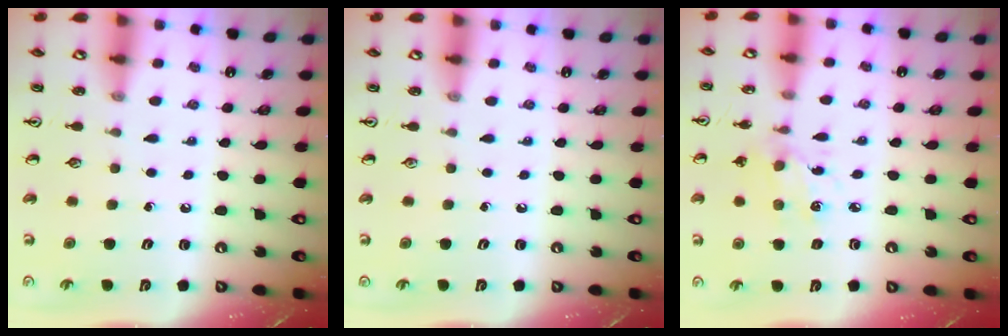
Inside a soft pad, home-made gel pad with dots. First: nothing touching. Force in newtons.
{"total": 0.0}
{"total": 4.8, "press": 4.6, "slide": 1.3}